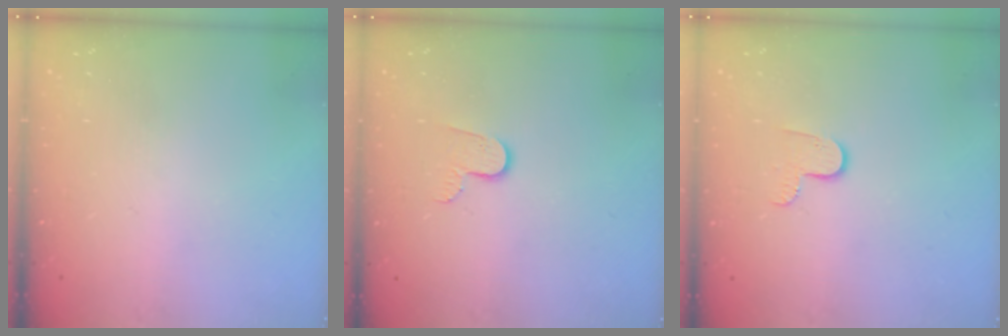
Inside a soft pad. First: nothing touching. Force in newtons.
{"total": 7.0, "press": 7.0, "slide": 0.5}
{"total": 5.2, "press": 5.2, "slide": 0.5}